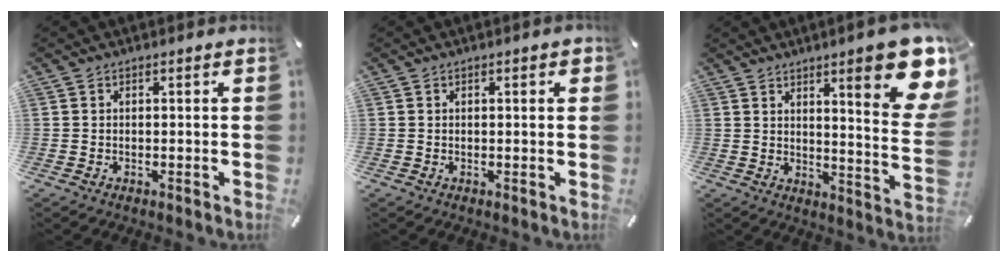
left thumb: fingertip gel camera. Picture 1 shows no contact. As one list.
[{"total": 1.0, "force": [0.3, 0.2, 0.9], "torque": [-0.009, -0.001, 0.002]}, {"total": 18.0, "force": [9.7, 3.9, 14.7], "torque": [-0.203, -0.065, 0.145]}]